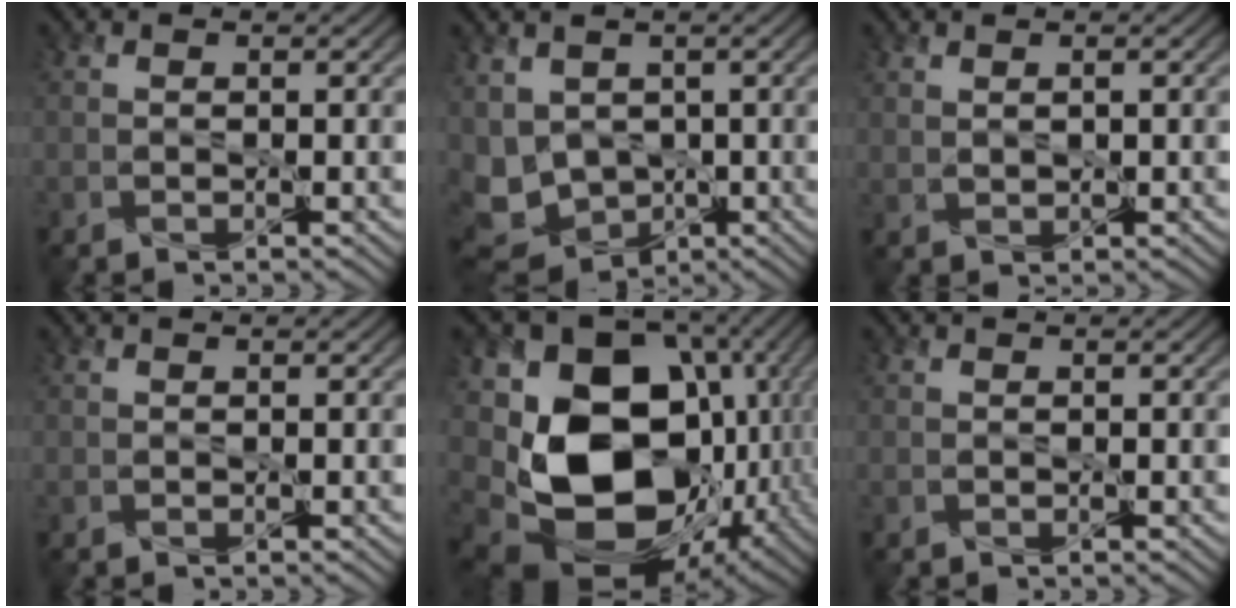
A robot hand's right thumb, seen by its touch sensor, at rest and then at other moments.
{"total": 8.1, "force": [0.4, 6.7, 4.7], "torque": [-0.132, -0.012, 0.019]}
{"total": 1.2, "force": [0.8, 0.5, 0.7], "torque": [-0.020, -0.001, 0.024]}
{"total": 0.0}
{"total": 19.6, "force": [-1.9, 14.6, 13.0], "torque": [-0.278, -0.041, 0.000]}
{"total": 0.0}